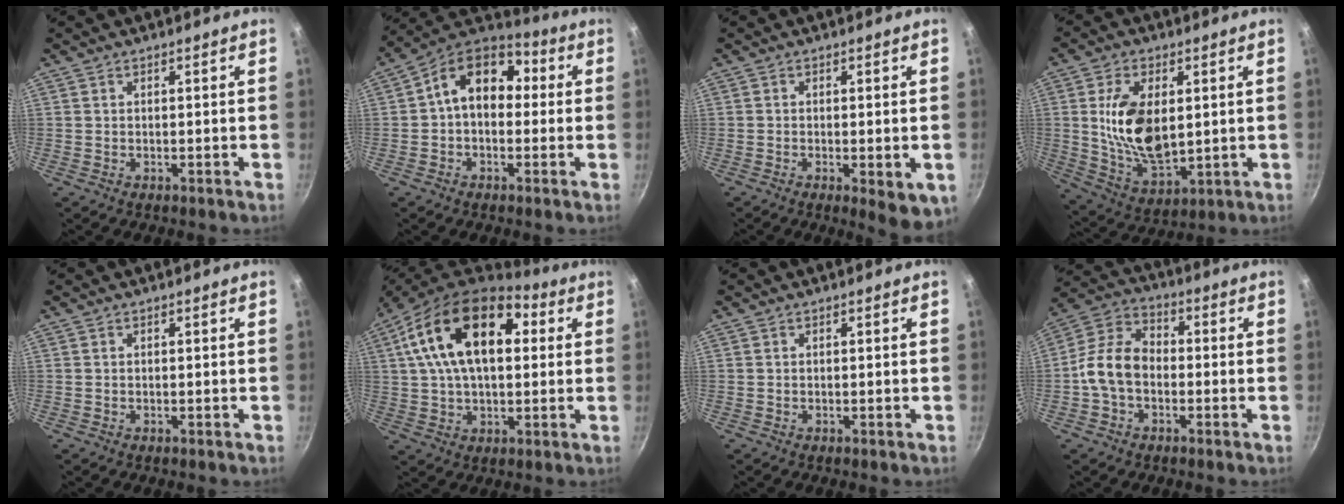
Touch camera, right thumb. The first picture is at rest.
{"total": 13.2, "force": [1.1, 9.0, 9.6], "torque": [-0.118, 0.041, 0.000]}
{"total": 5.9, "force": [-1.8, 1.7, 5.4], "torque": [-0.078, -0.015, -0.024]}
{"total": 14.7, "force": [1.9, 8.2, 12.1], "torque": [-0.210, -0.017, 0.047]}
{"total": 0.0}
{"total": 21.5, "force": [5.2, 12.3, 16.8], "torque": [-0.291, 0.028, 0.077]}
{"total": 0.0}
{"total": 10.4, "force": [-1.8, 7.5, 7.0], "torque": [-0.127, 0.038, -0.046]}